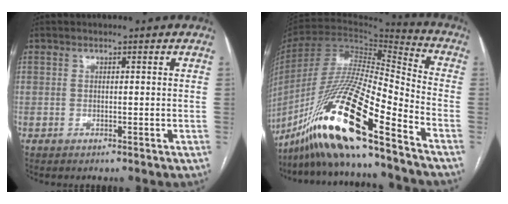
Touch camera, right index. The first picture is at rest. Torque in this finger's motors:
{"motor_torque": [1.23, -0.91, 0.88, 0.21]}